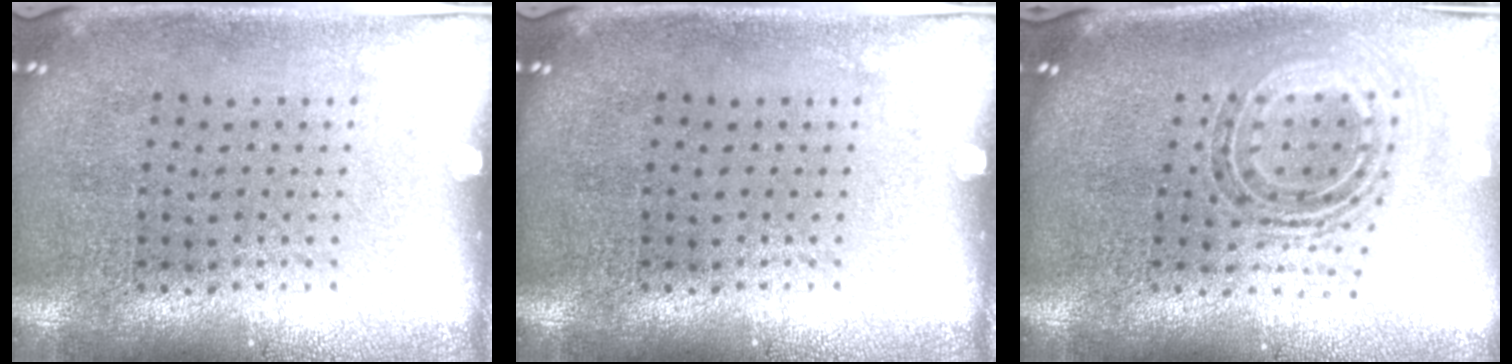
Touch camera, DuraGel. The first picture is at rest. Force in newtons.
{"total": 0.0}
{"total": 1.0, "press": 0.9, "slide": 0.5}